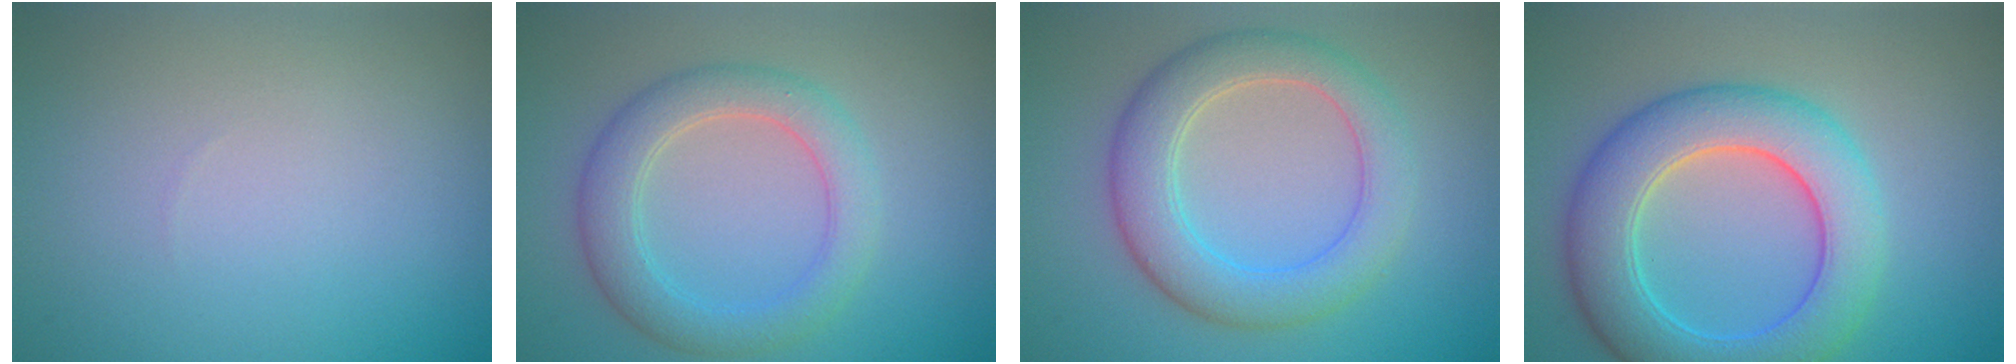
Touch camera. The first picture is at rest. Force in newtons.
{"total": 4.1, "press": 4.1, "slide": 0.3}
{"total": 5.5, "press": 5.5, "slide": 0.1}
{"total": 7.5, "press": 7.5, "slide": 0.2}